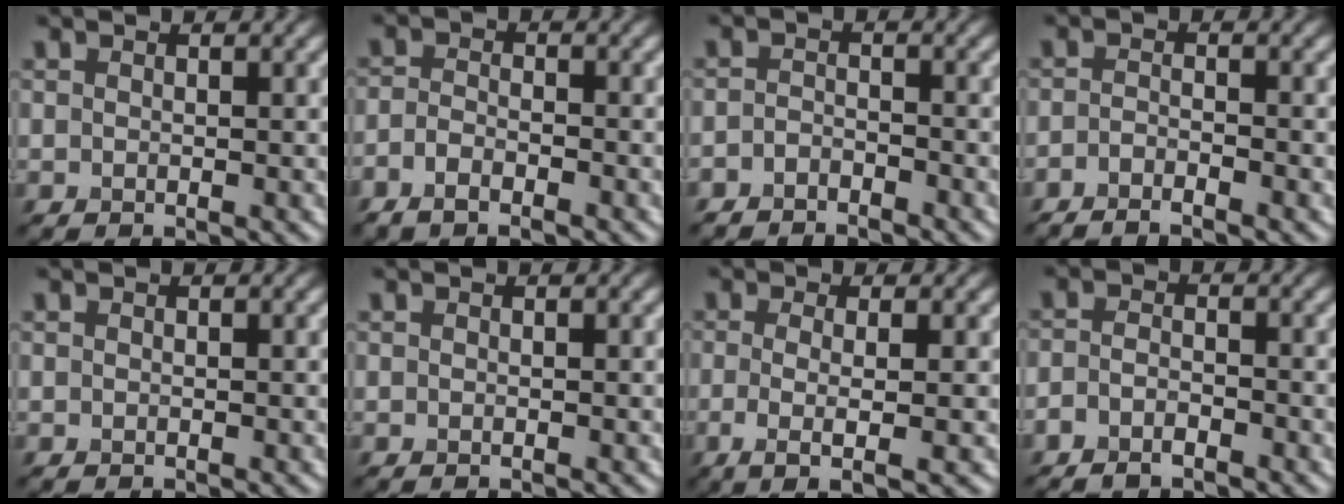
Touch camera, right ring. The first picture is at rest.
{"total": 2.4, "force": [-1.6, 0.9, 1.6], "torque": [-0.033, -0.001, -0.038]}
{"total": 1.9, "force": [-1.8, 0.5, 0.4], "torque": [-0.007, -0.001, -0.038]}
{"total": 2.1, "force": [-1.6, 0.3, 1.4], "torque": [-0.025, -0.004, -0.037]}
{"total": 0.0}
{"total": 0.0}
{"total": 3.7, "force": [-0.4, 1.0, 3.5], "torque": [-0.061, -0.007, -0.009]}
{"total": 2.1, "force": [-1.6, 0.7, 1.1], "torque": [-0.024, -0.001, -0.037]}